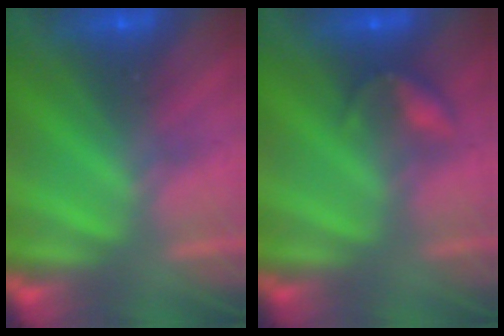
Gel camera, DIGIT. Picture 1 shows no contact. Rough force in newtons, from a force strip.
{"total": 2.2}